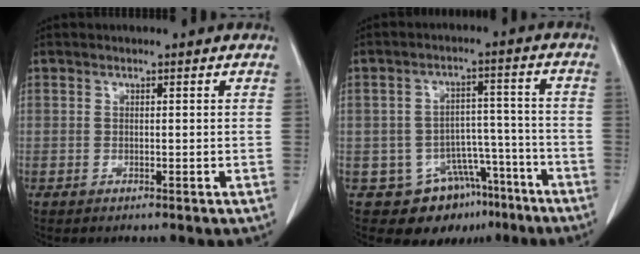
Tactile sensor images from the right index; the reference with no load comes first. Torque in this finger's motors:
{"motor_torque": [-0.44, -0.28, -0.24, -0.14]}